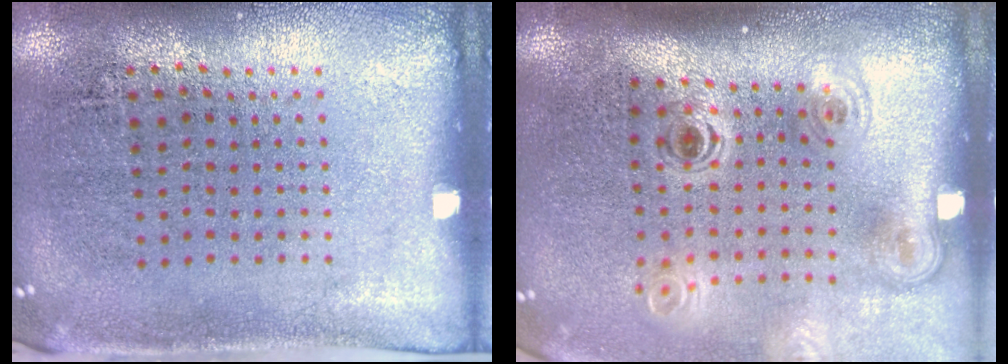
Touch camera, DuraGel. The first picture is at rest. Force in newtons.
{"total": 2.1, "press": 1.4, "slide": 1.5}